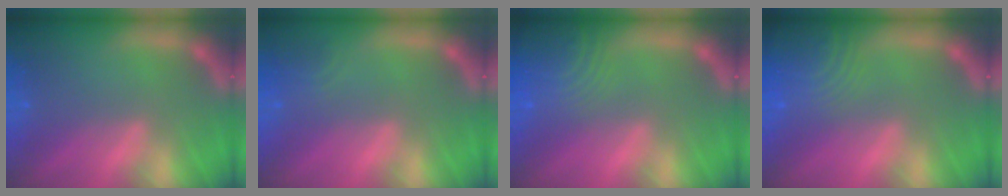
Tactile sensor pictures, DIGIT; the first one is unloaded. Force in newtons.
{"total": 1.9}
{"total": 8.5}
{"total": 8.5}